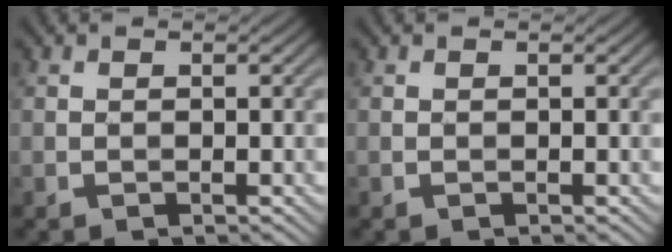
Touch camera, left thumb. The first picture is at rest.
{"total": 0.0}